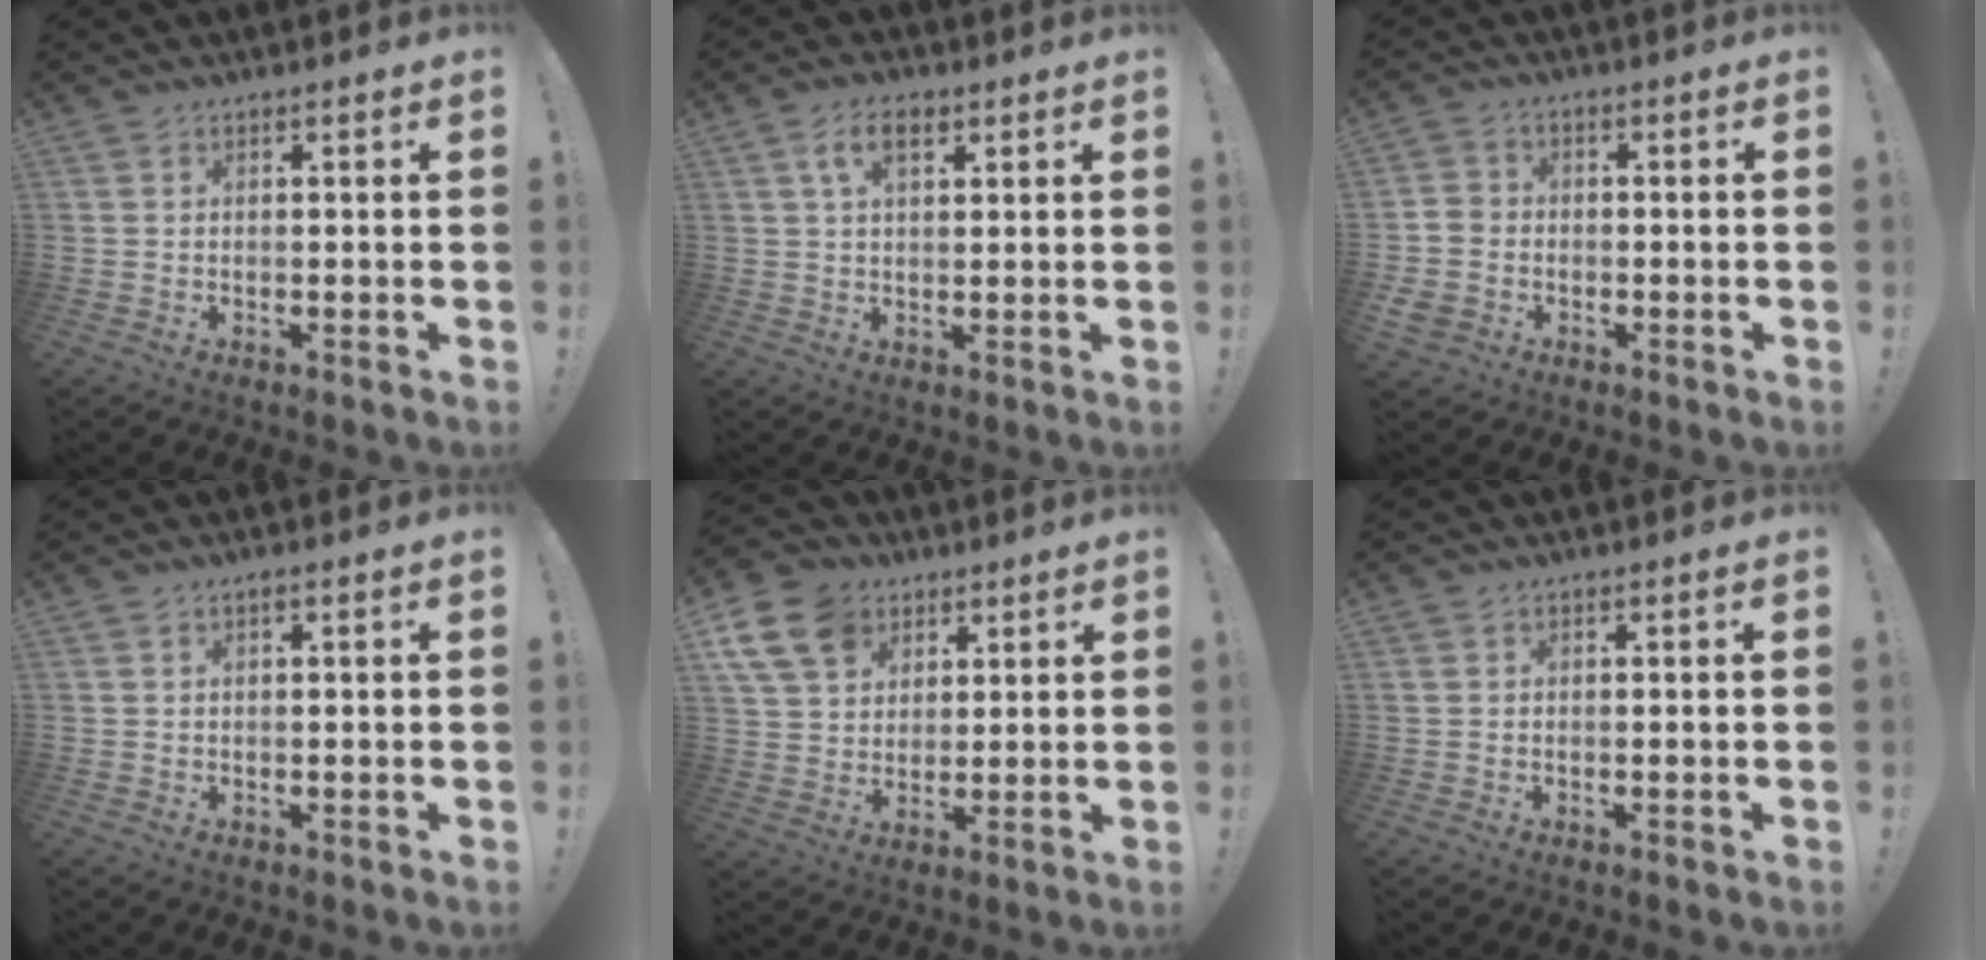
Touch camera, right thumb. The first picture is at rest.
{"total": 6.5, "force": [2.8, 3.2, 4.8], "torque": [-0.082, 0.003, 0.049]}
{"total": 5.7, "force": [-2.4, 4.7, 2.3], "torque": [-0.047, 0.013, -0.046]}
{"total": 0.6, "force": [0.2, 0.0, 0.6], "torque": [-0.011, 0.001, 0.003]}
{"total": 13.6, "force": [6.4, 10.3, 6.2], "torque": [-0.111, -0.030, 0.128]}
{"total": 0.0}